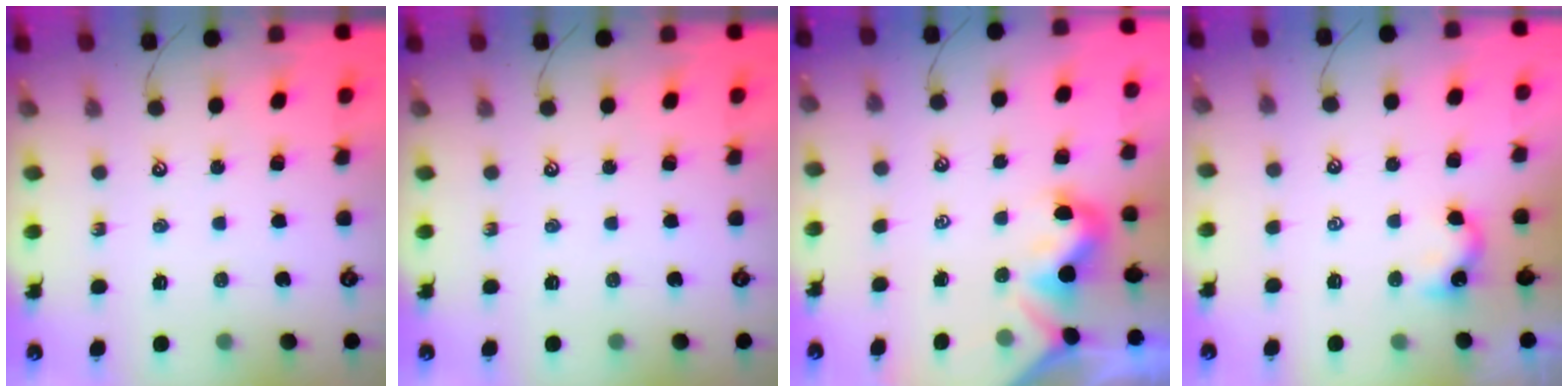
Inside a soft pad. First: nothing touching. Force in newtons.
{"total": 0.0}
{"total": 1.0, "press": 0.7, "slide": 0.6}
{"total": 1.1, "press": 1.0, "slide": 0.4}